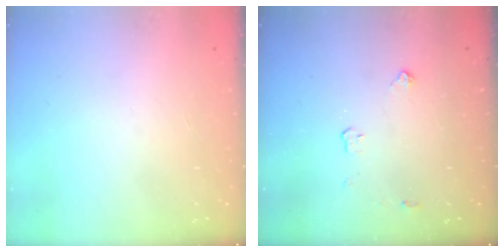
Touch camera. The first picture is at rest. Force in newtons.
{"total": 3.6, "press": 3.5, "slide": 0.5}